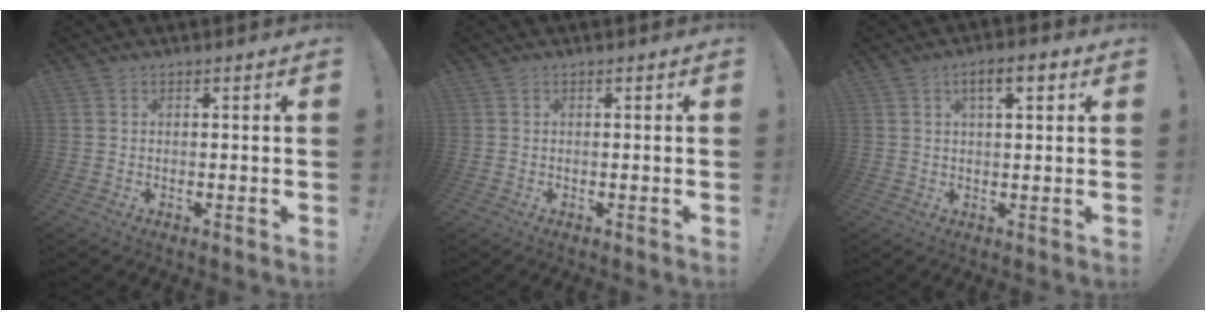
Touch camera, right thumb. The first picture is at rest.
{"total": 0.0}
{"total": 5.6, "force": [2.3, 1.8, 4.8], "torque": [-0.065, -0.004, 0.030]}